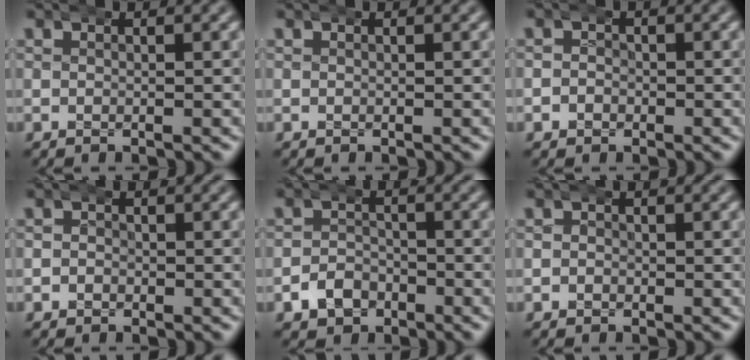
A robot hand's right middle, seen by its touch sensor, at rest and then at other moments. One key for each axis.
{"total": 0.0}
{"total": 1.4, "fx": -0.5, "fy": 1.3, "fz": -0.2, "tx": 0.004, "ty": 0.001, "tz": -0.011}
{"total": 1.0, "fx": -0.4, "fy": 0.9, "fz": -0.2, "tx": 0.003, "ty": 0.001, "tz": -0.008}
{"total": 2.7, "fx": -1.9, "fy": 1.8, "fz": 0.2, "tx": 0.001, "ty": 0.000, "tz": -0.036}
{"total": 0.7, "fx": -0.3, "fy": 0.5, "fz": -0.2, "tx": 0.002, "ty": 0.000, "tz": -0.006}